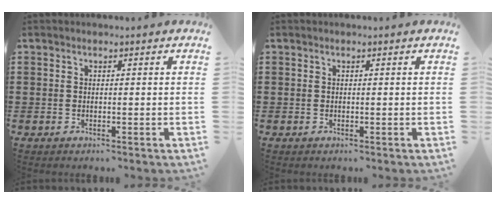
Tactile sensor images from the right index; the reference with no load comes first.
{"total": 0.0}